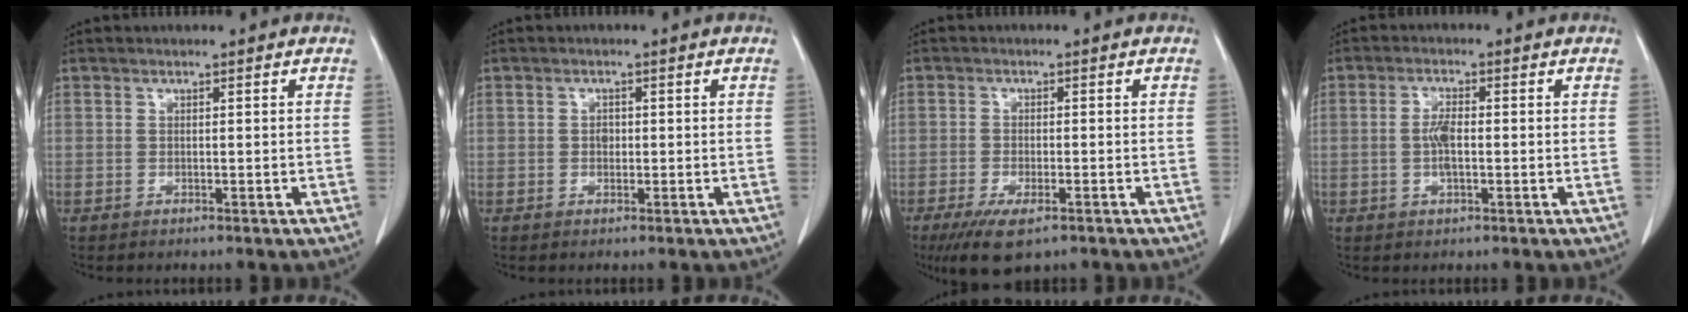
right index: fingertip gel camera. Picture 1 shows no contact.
{"total": 1.2, "force": [-0.1, 0.9, 0.8], "torque": [-0.012, 0.003, -0.001]}
{"total": 7.0, "force": [-4.5, 2.3, 4.9], "torque": [-0.083, -0.015, -0.072]}
{"total": 3.4, "force": [-0.3, 1.0, 3.2], "torque": [-0.070, 0.003, -0.006]}